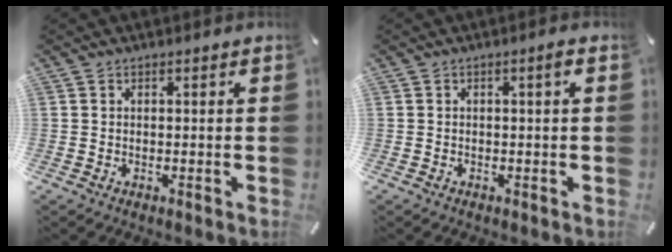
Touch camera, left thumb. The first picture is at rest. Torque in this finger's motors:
{"motor_torque": [-0.07, -0.13, 0.12, 0.19, 0.12]}